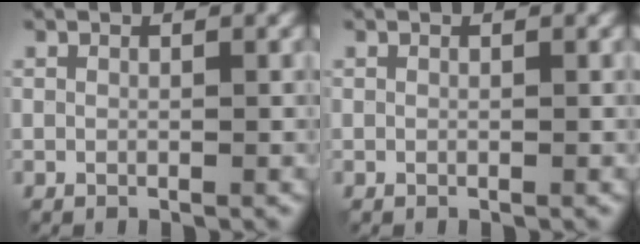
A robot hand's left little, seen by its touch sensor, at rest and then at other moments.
{"total": 0.0}